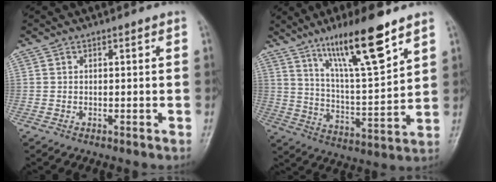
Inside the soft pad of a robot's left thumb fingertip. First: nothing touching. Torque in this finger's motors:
{"motor_torque": [0.55, 0.40, 1.40, -1.37, 0.17]}